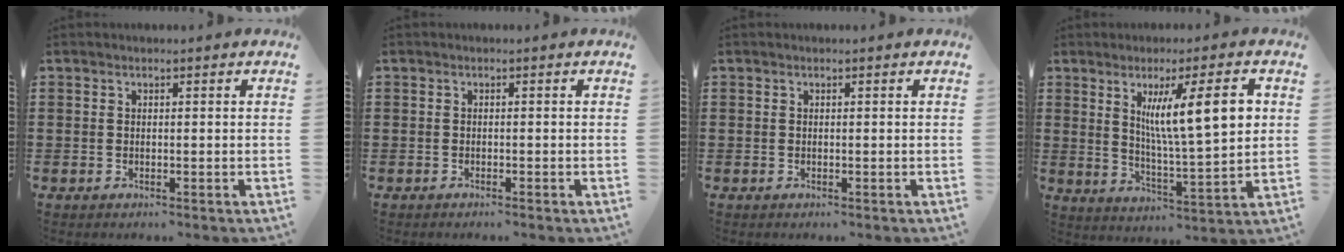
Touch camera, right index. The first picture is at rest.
{"total": 0.5, "force": [-0.5, 0.0, 0.2], "torque": [-0.005, -0.002, -0.010]}
{"total": 0.0}
{"total": 11.5, "force": [3.8, 2.0, 10.7], "torque": [-0.184, -0.002, 0.057]}